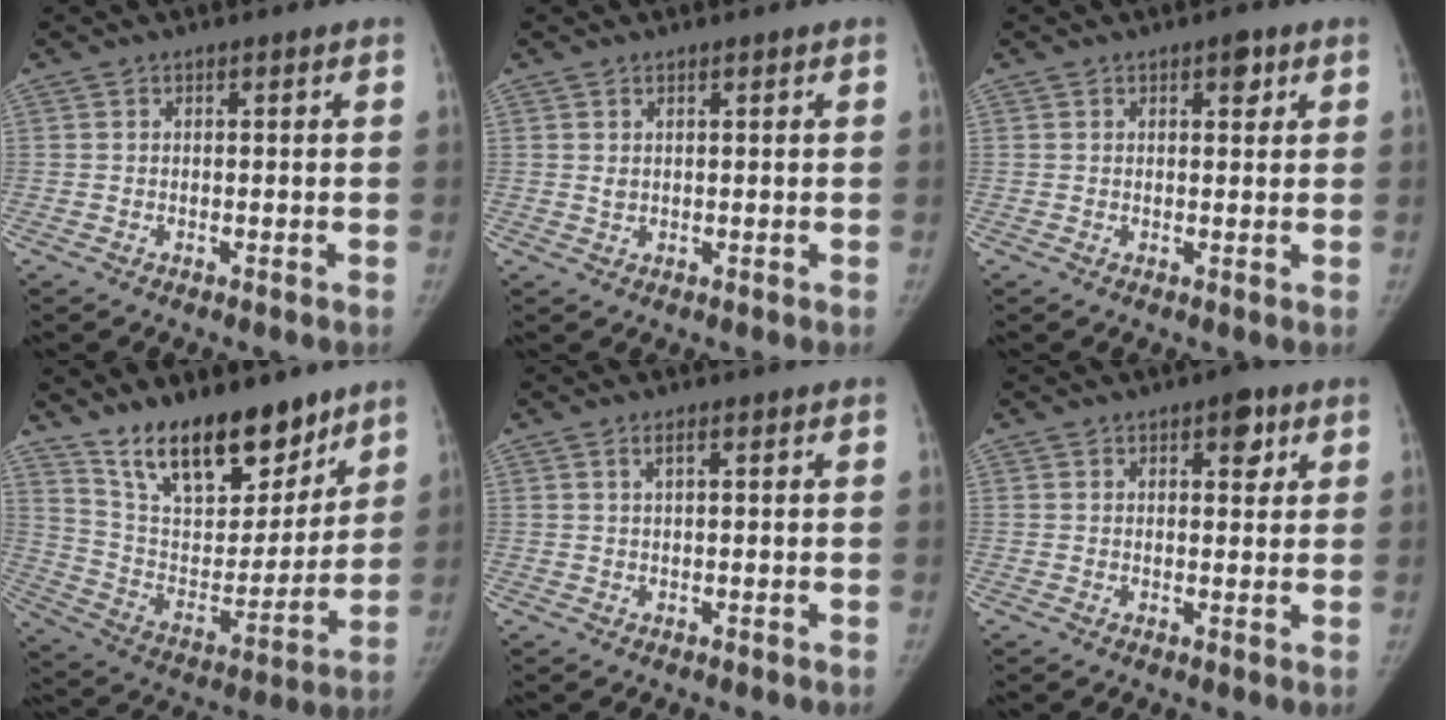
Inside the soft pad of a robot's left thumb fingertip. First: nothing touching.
{"total": 1.0, "force": [0.6, 0.6, 0.6], "torque": [-0.003, -0.008, 0.012]}
{"total": 2.4, "force": [1.4, 1.1, 1.7], "torque": [-0.012, -0.004, 0.017]}
{"total": 20.8, "force": [15.3, 8.9, 10.9], "torque": [-0.126, -0.090, 0.262]}
{"total": 1.3, "force": [0.7, 0.2, 1.1], "torque": [-0.025, 0.005, 0.014]}
{"total": 3.9, "force": [2.0, 1.9, 2.6], "torque": [-0.016, -0.006, 0.023]}